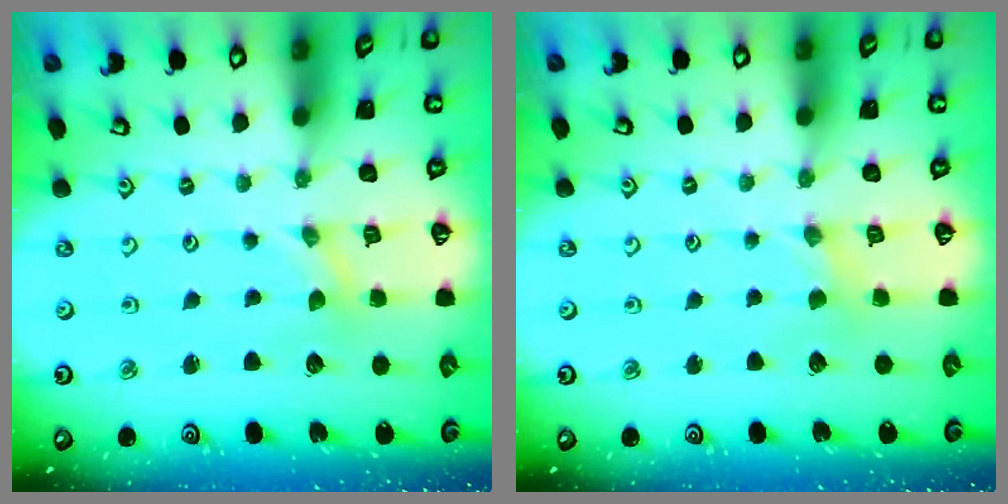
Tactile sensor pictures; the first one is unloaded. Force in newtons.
{"total": 1.5, "press": 1.5, "slide": 0.2}